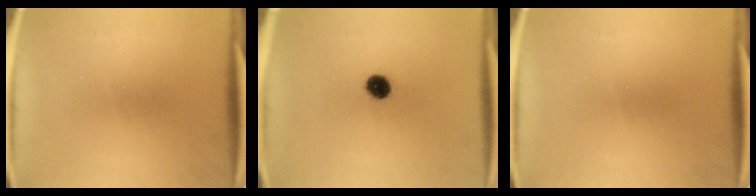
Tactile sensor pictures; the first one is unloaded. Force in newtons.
{"total": 5.6}
{"total": 0.0}